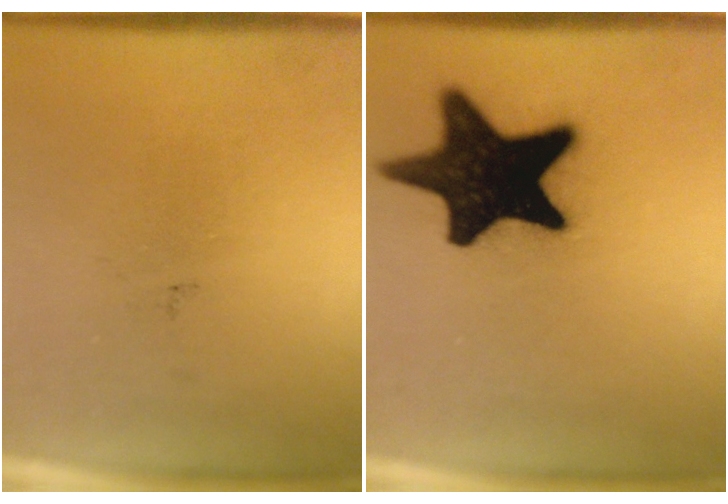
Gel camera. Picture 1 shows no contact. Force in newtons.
{"total": 19.1}